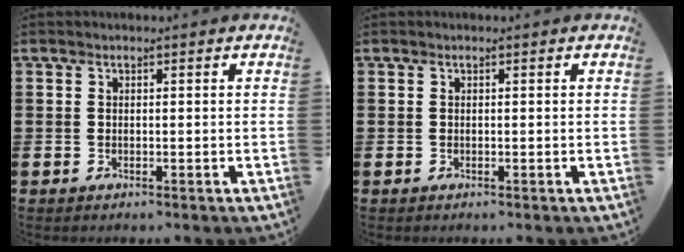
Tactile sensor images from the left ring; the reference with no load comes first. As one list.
[{"total": 0.0}]